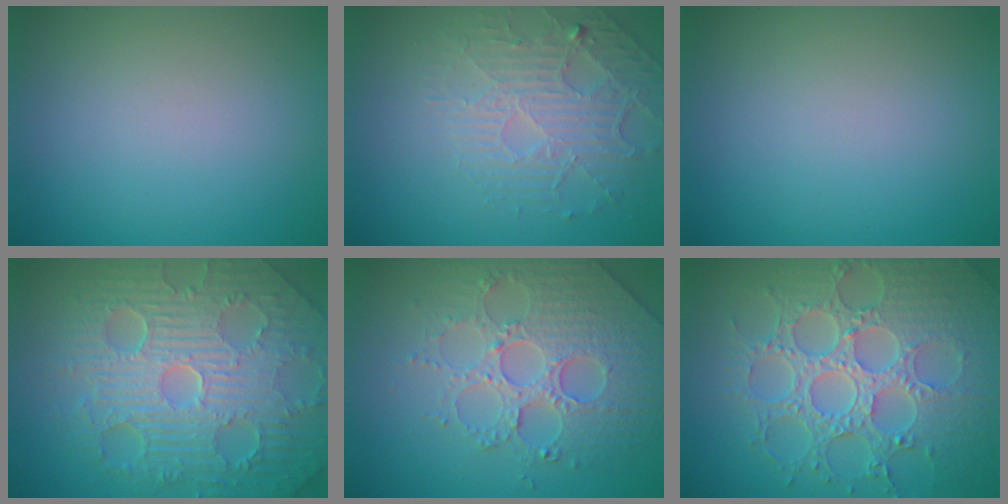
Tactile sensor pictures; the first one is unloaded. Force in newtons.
{"total": 4.5, "press": 3.3, "slide": 3.1}
{"total": 0.0}
{"total": 11.2, "press": 7.2, "slide": 8.6}
{"total": 5.2, "press": 5.0, "slide": 1.6}
{"total": 8.9, "press": 6.4, "slide": 6.2}